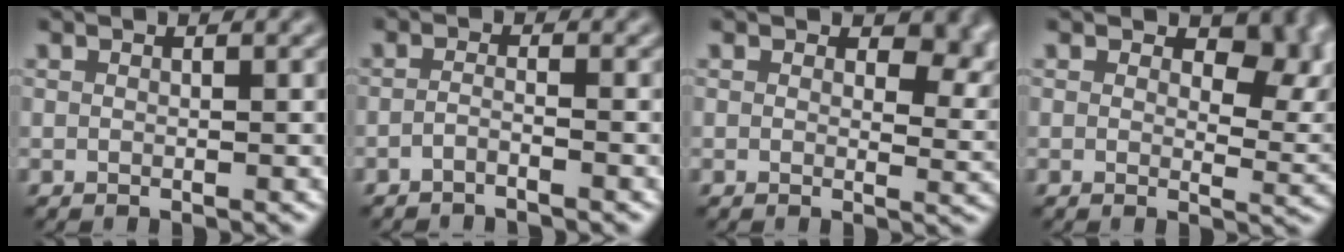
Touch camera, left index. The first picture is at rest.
{"total": 1.4, "force": [-1.3, 0.0, 0.4], "torque": [-0.011, -0.001, -0.025]}
{"total": 4.8, "force": [2.2, 2.7, 3.4], "torque": [-0.042, -0.007, 0.028]}
{"total": 6.2, "force": [2.3, 3.5, 4.6], "torque": [-0.061, -0.007, 0.035]}